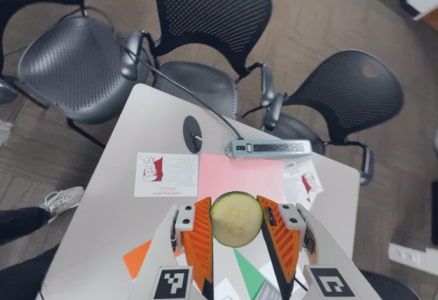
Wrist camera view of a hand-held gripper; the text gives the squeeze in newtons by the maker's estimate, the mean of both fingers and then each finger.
{"total": 13.2, "left": 13.3, "right": 13.2}